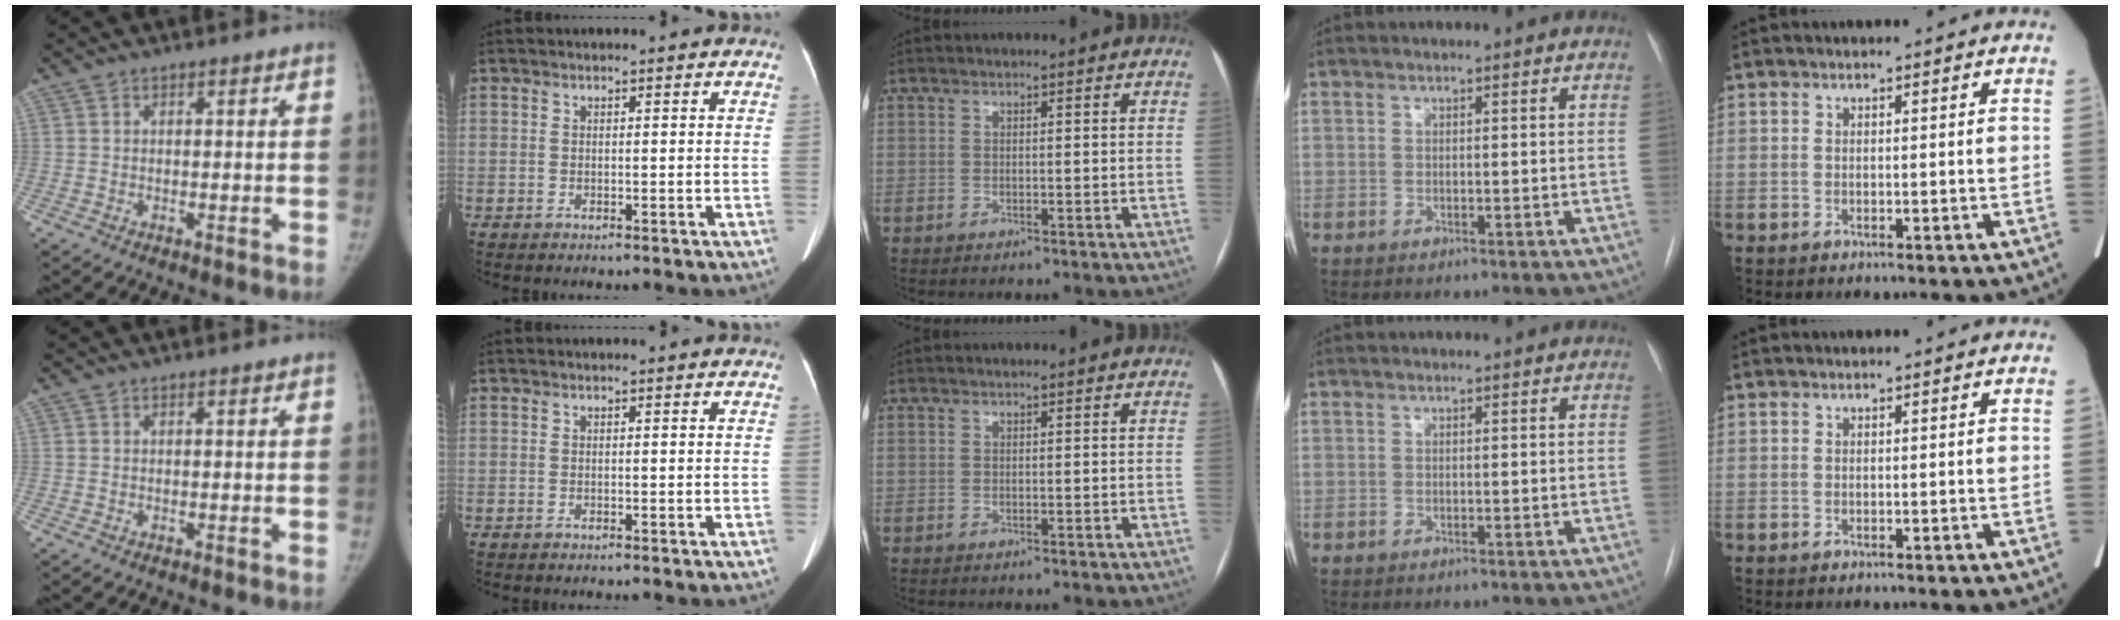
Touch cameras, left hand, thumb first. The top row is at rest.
{}